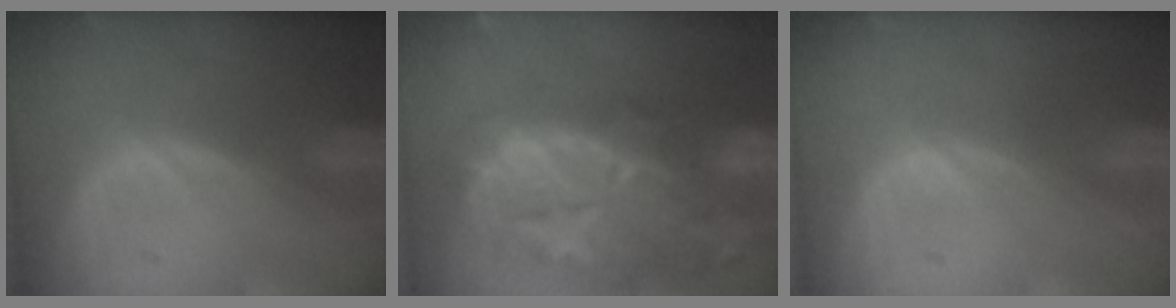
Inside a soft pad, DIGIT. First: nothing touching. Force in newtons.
{"total": 14.3, "press": 12.0, "slide": 7.9}
{"total": 0.6, "press": 0.1, "slide": 0.6}